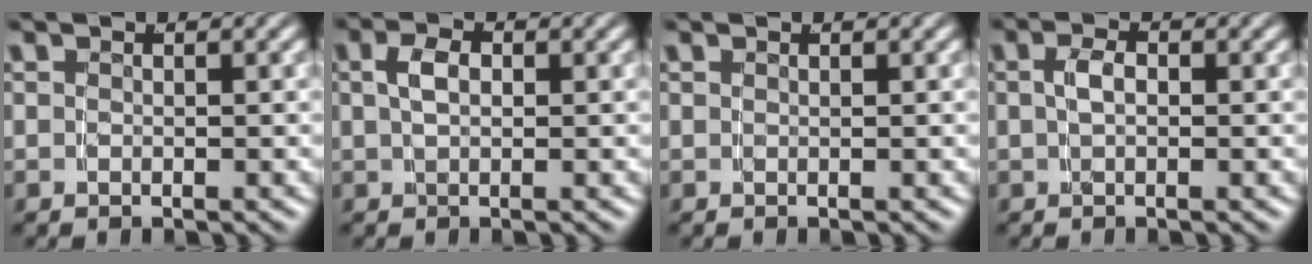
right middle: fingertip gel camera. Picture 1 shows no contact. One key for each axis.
{"total": 2.5, "fx": 0.6, "fy": 1.4, "fz": 1.9, "tx": -0.033, "ty": 0.004, "tz": 0.010}
{"total": 0.0}
{"total": 1.5, "fx": 0.3, "fy": 0.6, "fz": 1.3, "tx": -0.021, "ty": 0.007, "tz": 0.003}